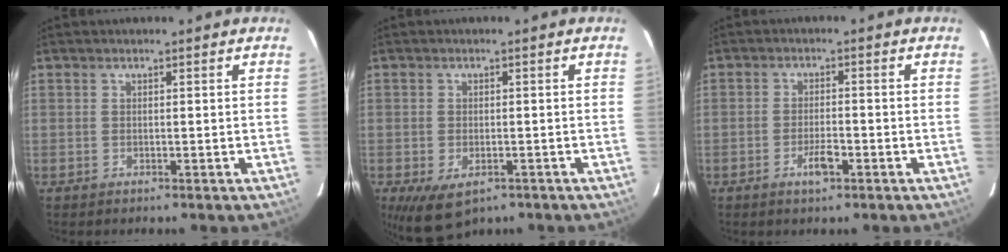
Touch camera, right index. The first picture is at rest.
{"total": 6.7, "force": [-4.0, 3.6, 4.0], "torque": [-0.074, -0.010, -0.055]}
{"total": 3.3, "force": [-1.7, 0.8, 2.7], "torque": [-0.050, 0.001, -0.029]}